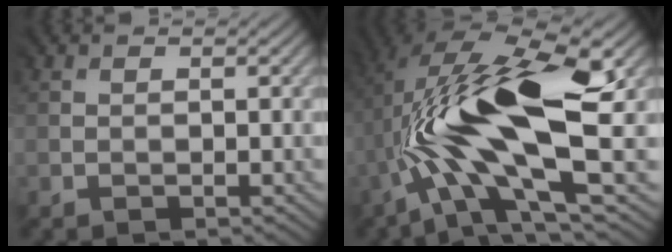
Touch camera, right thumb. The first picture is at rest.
{"total": 15.6, "force": [0.6, 5.6, 14.6], "torque": [-0.274, 0.023, 0.009]}